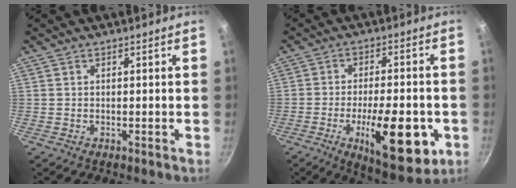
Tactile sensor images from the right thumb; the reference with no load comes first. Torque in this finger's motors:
{"motor_torque": [-0.15, 0.24, 1.43, -0.72, 0.02]}